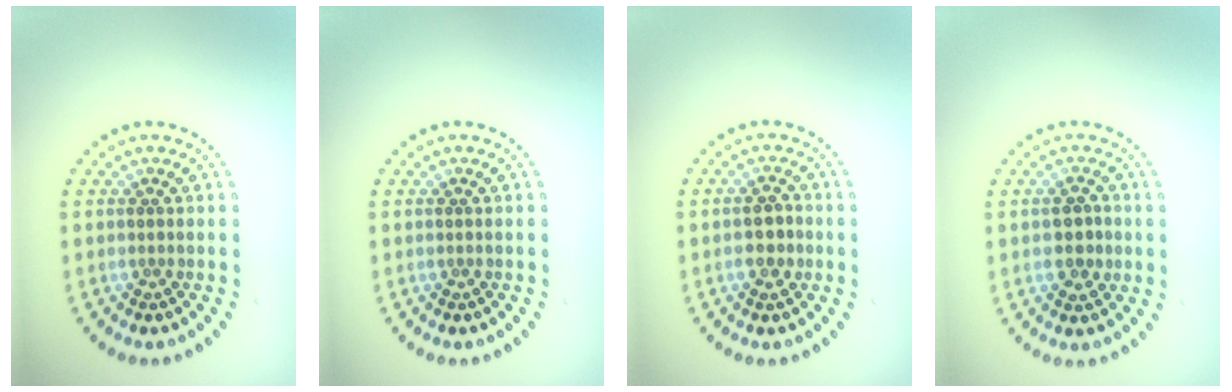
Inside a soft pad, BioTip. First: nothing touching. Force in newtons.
{"total": 0.0}
{"total": 2.4, "press": 2.3, "slide": 0.6}
{"total": 2.3, "press": 2.3, "slide": 0.2}